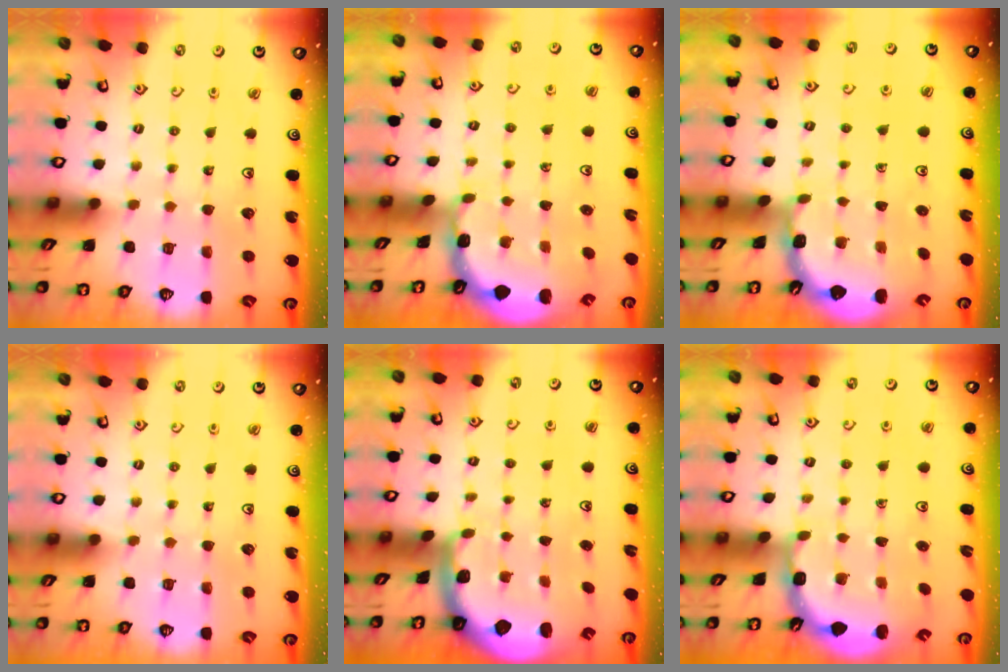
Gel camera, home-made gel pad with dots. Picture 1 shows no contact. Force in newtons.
{"total": 1.0, "press": 1.0, "slide": 0.2}
{"total": 1.3, "press": 1.3, "slide": 0.1}
{"total": 0.0}
{"total": 1.1, "press": 1.0, "slide": 0.3}
{"total": 2.1, "press": 1.9, "slide": 0.9}